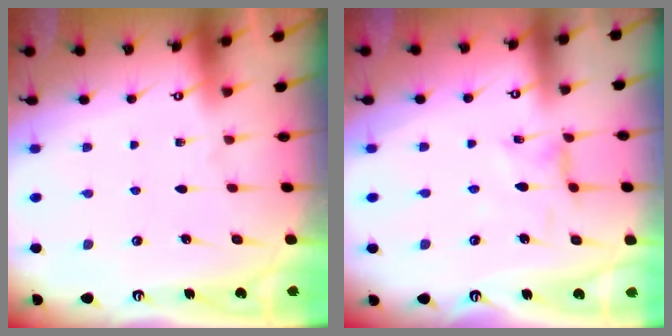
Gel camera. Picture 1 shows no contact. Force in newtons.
{"total": 0.9, "press": 0.9, "slide": 0.3}